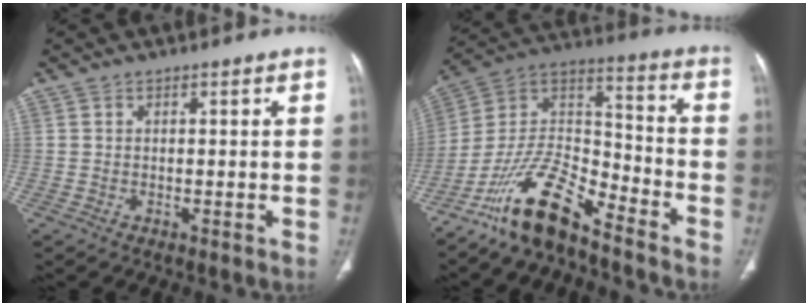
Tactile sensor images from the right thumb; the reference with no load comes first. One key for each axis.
{"total": 15.4, "fx": -11.5, "fy": 5.1, "fz": 9.0, "tx": -0.154, "ty": 0.091, "tz": -0.217}